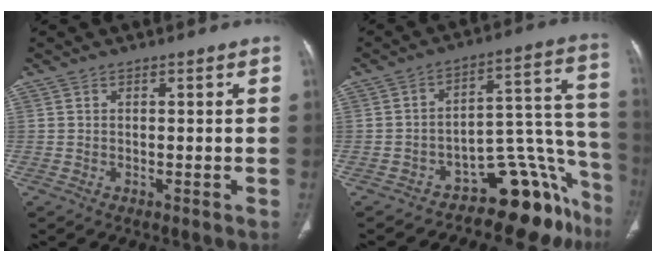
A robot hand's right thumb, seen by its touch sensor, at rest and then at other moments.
{"total": 16.3, "force": [-12.2, 7.1, 8.1], "torque": [-0.017, 0.146, -0.171]}